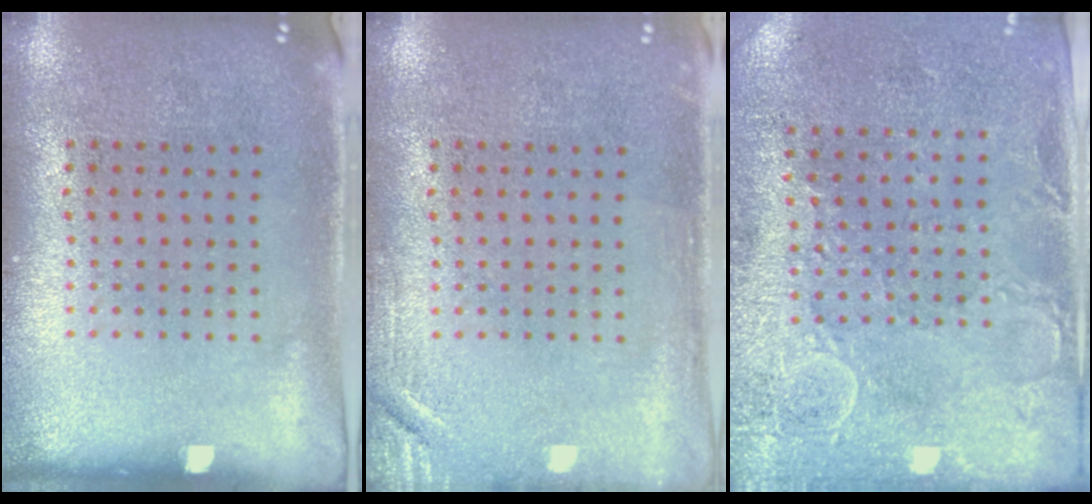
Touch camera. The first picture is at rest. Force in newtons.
{"total": 1.7, "press": 1.7, "slide": 0.2}
{"total": 2.9, "press": 2.6, "slide": 1.2}